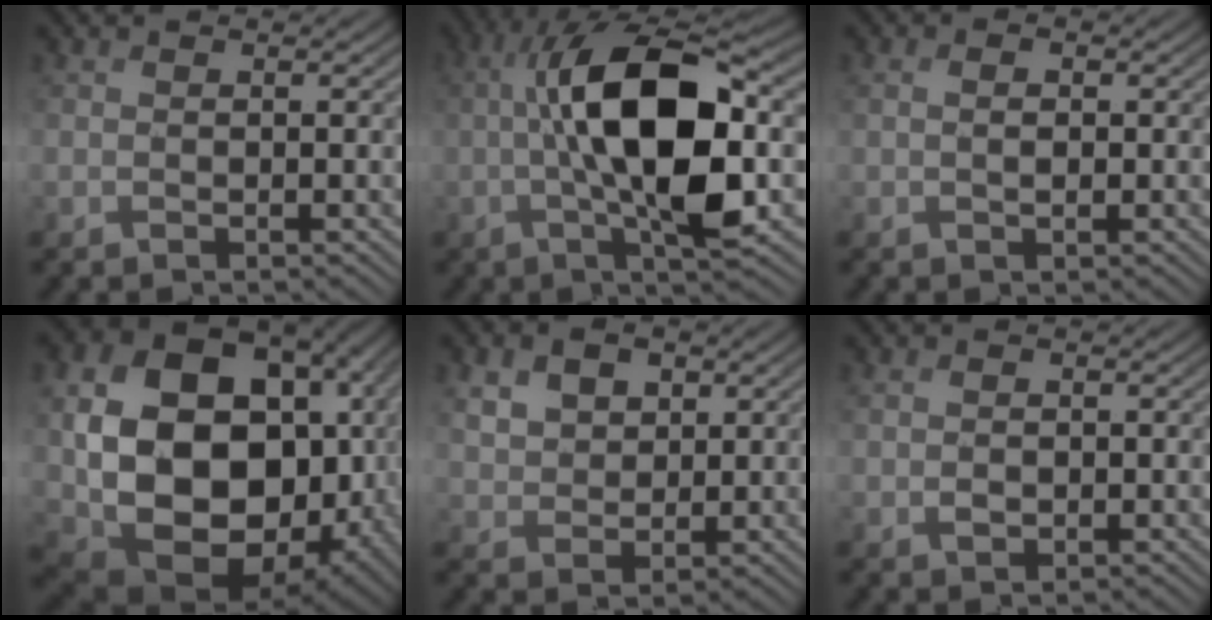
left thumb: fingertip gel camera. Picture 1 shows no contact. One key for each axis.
{"total": 14.9, "fx": -0.1, "fy": 5.5, "fz": 13.9, "tx": -0.250, "ty": 0.006, "tz": -0.003}
{"total": 2.0, "fx": 0.3, "fy": 1.2, "fz": 1.6, "tx": -0.016, "ty": 0.001, "tz": -0.003}
{"total": 20.6, "fx": 0.7, "fy": 15.1, "fz": 14.1, "tx": -0.302, "ty": -0.057, "tz": 0.063}
{"total": 5.6, "fx": 2.5, "fy": 3.9, "fz": 3.1, "tx": -0.075, "ty": 0.001, "tz": 0.043}
{"total": 1.7, "fx": -0.1, "fy": 1.3, "fz": 1.1, "tx": -0.025, "ty": 0.000, "tz": 0.000}